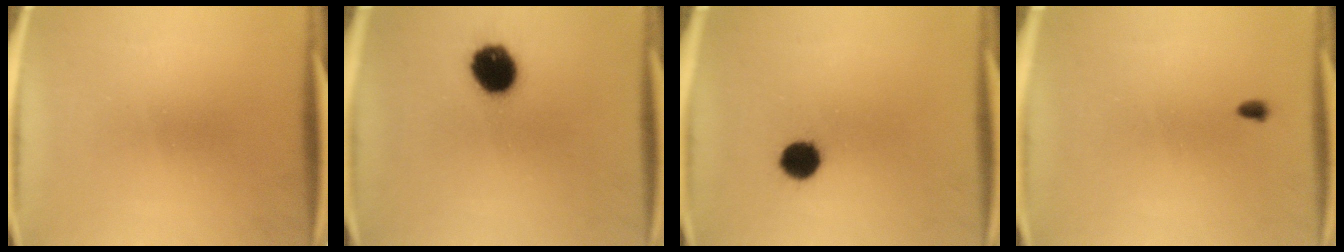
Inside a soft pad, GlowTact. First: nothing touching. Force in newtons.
{"total": 10.8}
{"total": 5.9}
{"total": 1.0}